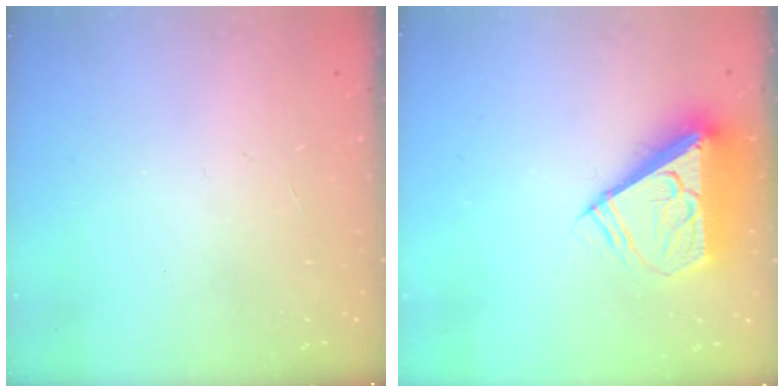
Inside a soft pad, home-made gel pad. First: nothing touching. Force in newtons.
{"total": 9.3, "press": 9.2, "slide": 1.6}